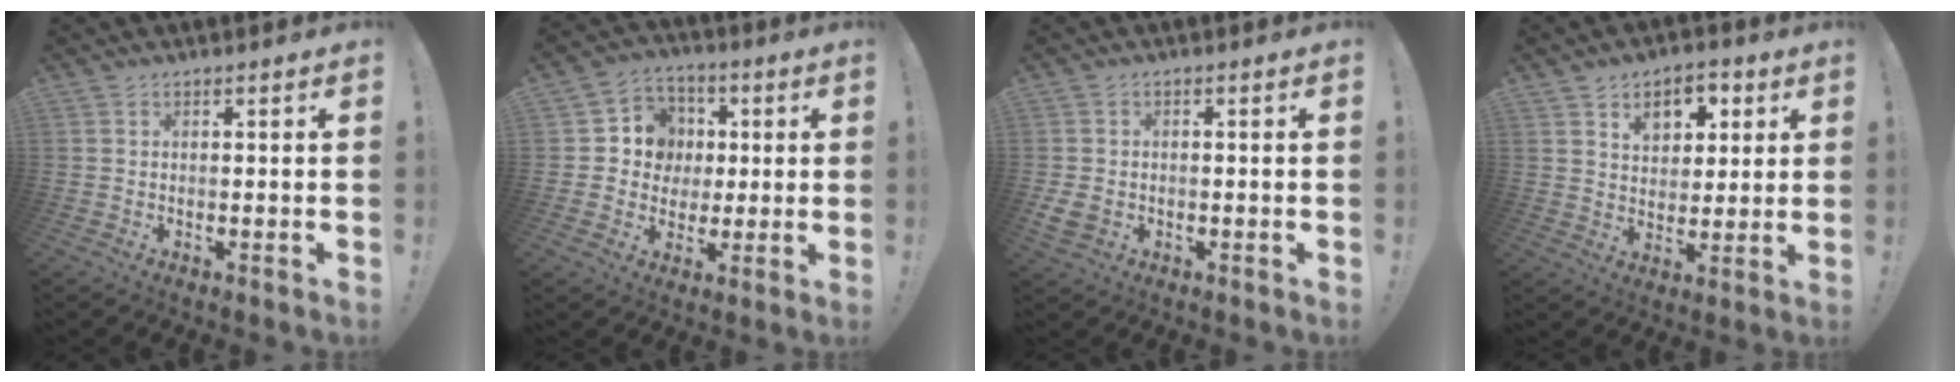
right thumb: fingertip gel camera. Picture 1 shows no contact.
{"total": 10.2, "force": [0.3, 9.8, 2.8], "torque": [-0.029, 0.004, 0.016]}
{"total": 4.4, "force": [-0.9, 3.3, 2.8], "torque": [-0.059, -0.001, -0.014]}
{"total": 9.2, "force": [4.5, 6.4, 4.8], "torque": [-0.057, -0.019, 0.082]}